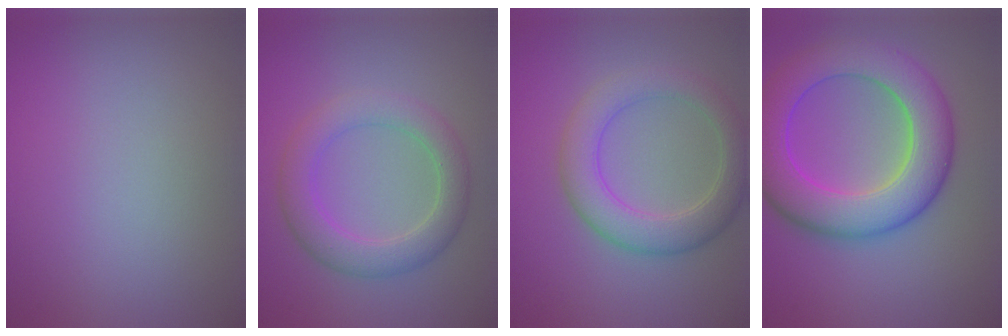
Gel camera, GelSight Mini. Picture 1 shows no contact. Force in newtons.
{"total": 4.5, "press": 4.5, "slide": 0.0}
{"total": 4.9, "press": 4.9, "slide": 0.0}
{"total": 9.7, "press": 9.7, "slide": 0.3}